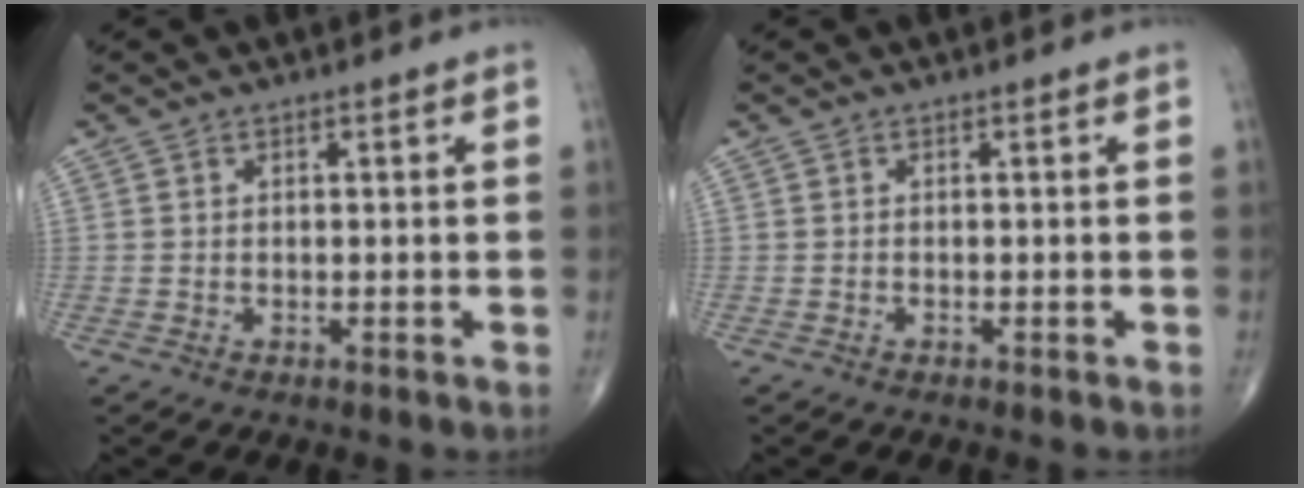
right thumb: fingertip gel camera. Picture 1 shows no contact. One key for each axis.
{"total": 0.0}